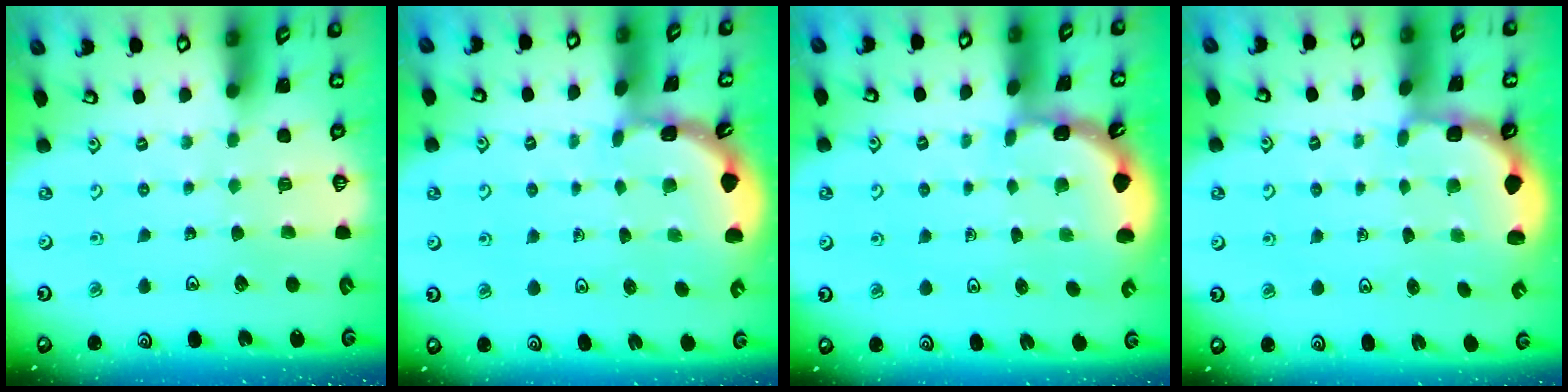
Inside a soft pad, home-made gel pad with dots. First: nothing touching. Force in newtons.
{"total": 1.7, "press": 1.7, "slide": 0.1}
{"total": 2.2, "press": 2.2, "slide": 0.1}
{"total": 2.5, "press": 1.9, "slide": 1.6}